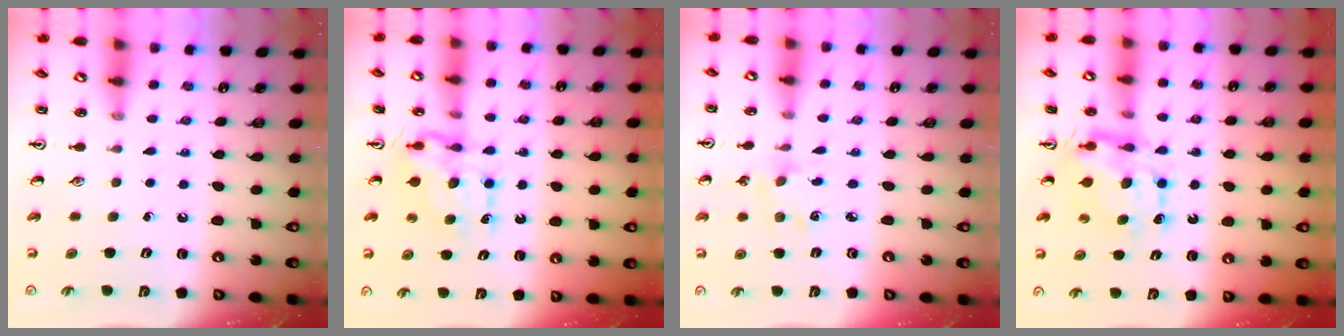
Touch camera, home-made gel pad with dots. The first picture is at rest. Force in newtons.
{"total": 7.2, "press": 7.2, "slide": 0.7}
{"total": 2.0, "press": 2.0, "slide": 0.5}
{"total": 7.7, "press": 7.7, "slide": 0.5}